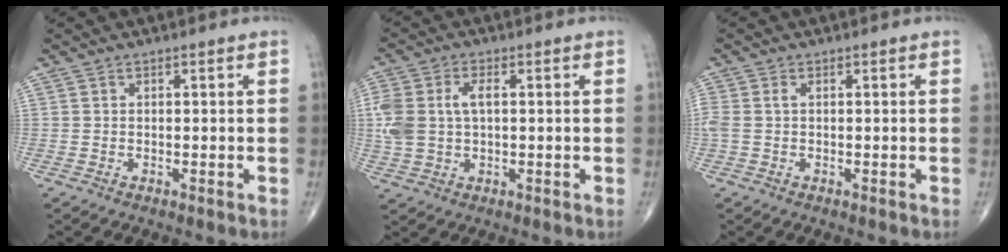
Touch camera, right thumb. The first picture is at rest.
{"total": 9.4, "force": [1.0, 5.7, 7.5], "torque": [-0.185, 0.015, 0.026]}
{"total": 2.7, "force": [0.2, 1.6, 2.2], "torque": [-0.075, 0.013, 0.006]}